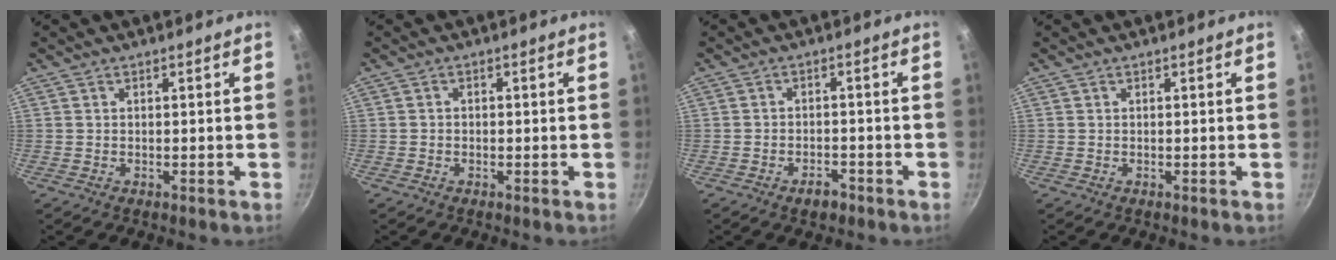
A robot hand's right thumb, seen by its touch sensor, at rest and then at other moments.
{"total": 0.8, "force": [-0.3, 0.6, 0.4], "torque": [-0.009, 0.005, -0.006]}
{"total": 3.3, "force": [-2.2, 1.8, 1.7], "torque": [-0.018, 0.021, -0.030]}
{"total": 0.0}